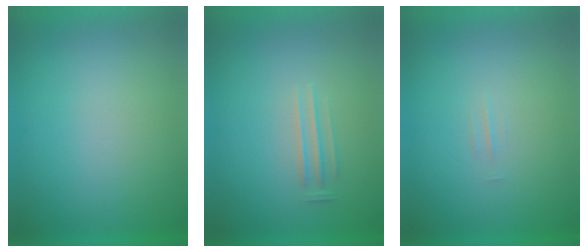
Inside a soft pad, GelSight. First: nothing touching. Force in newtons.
{"total": 1.5}
{"total": 1.3}